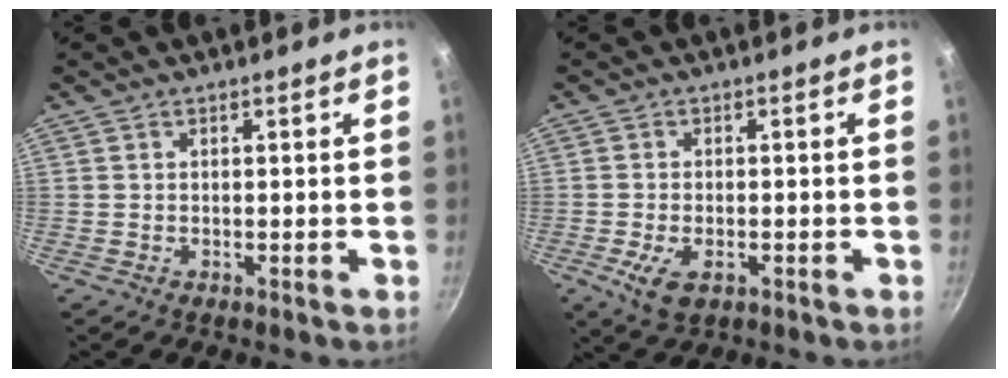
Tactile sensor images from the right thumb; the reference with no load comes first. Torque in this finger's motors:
{"motor_torque": [-0.21, 0.35, 0.33, 0.41, 0.05]}